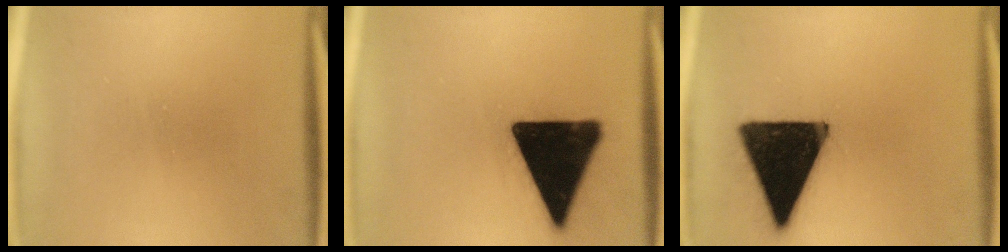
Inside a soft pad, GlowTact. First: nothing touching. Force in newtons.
{"total": 19.6}
{"total": 19.2}